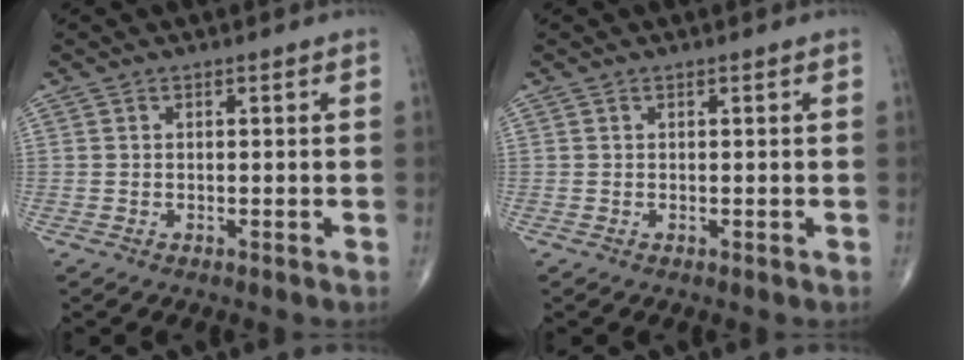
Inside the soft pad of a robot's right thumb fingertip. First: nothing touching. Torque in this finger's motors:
{"motor_torque": [-0.03, -0.13, -0.02, -0.03, 0.03]}